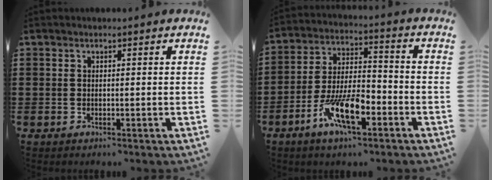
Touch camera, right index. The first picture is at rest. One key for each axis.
{"total": 10.7, "fx": -5.4, "fy": 3.7, "fz": 8.5, "tx": -0.179, "ty": 0.002, "tz": -0.099}